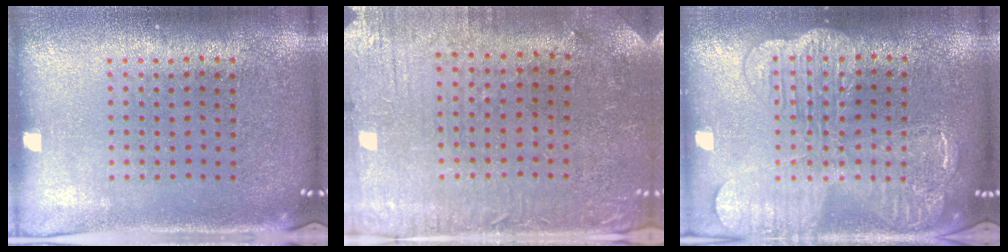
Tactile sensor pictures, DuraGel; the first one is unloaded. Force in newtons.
{"total": 0.7, "press": 0.6, "slide": 0.4}
{"total": 3.9, "press": 3.9, "slide": 0.5}